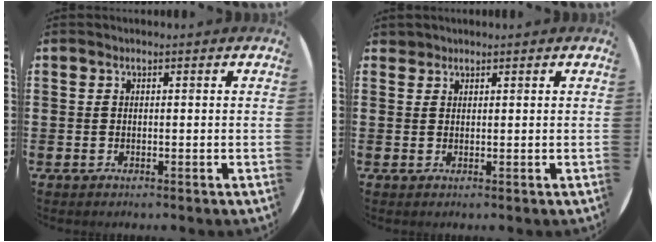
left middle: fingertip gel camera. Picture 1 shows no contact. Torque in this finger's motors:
{"motor_torque": [-0.39, 0.04, -0.02, -0.02]}